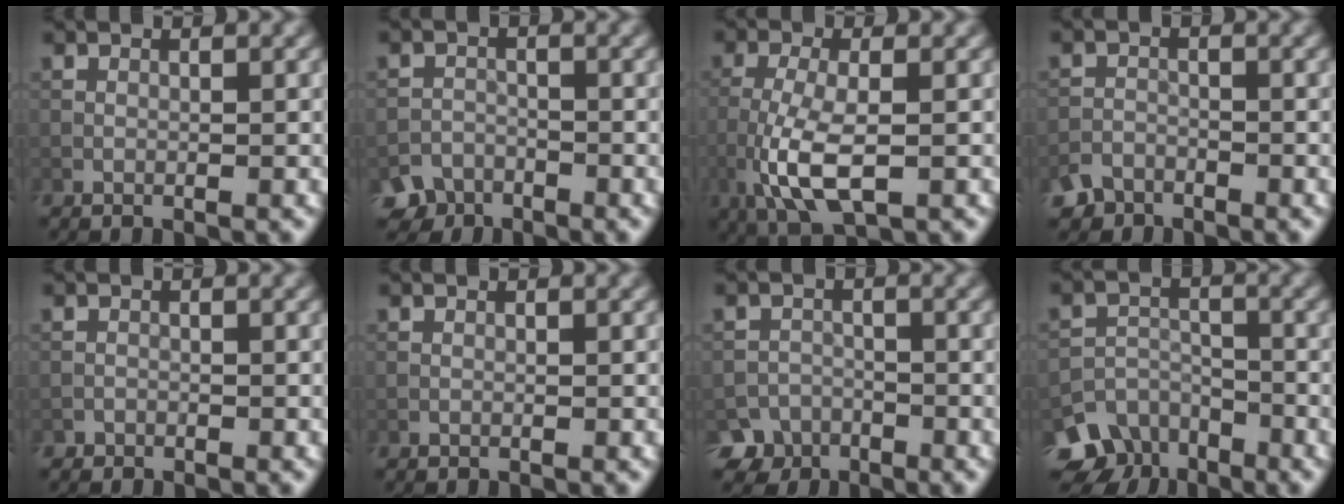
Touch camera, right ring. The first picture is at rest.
{"total": 3.8, "force": [-3.1, 2.2, 0.3], "torque": [0.007, -0.002, -0.051]}
{"total": 6.0, "force": [-2.1, 2.2, 5.1], "torque": [-0.113, -0.003, -0.043]}
{"total": 2.8, "force": [-2.4, 1.4, 0.2], "torque": [-0.001, -0.003, -0.046]}
{"total": 0.7, "force": [-0.6, 0.4, -0.1], "torque": [0.002, 0.002, -0.010]}
{"total": 0.0}
{"total": 4.7, "force": [-3.5, 3.0, 0.4], "torque": [0.011, 0.001, -0.052]}
{"total": 6.9, "force": [-5.2, 4.3, 1.5], "torque": [-0.007, -0.011, -0.086]}